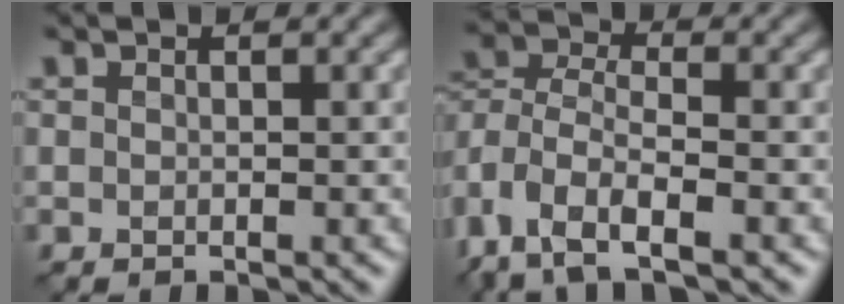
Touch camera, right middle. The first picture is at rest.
{"total": 8.0, "force": [-4.3, 3.9, 5.6], "torque": [-0.118, -0.005, -0.092]}